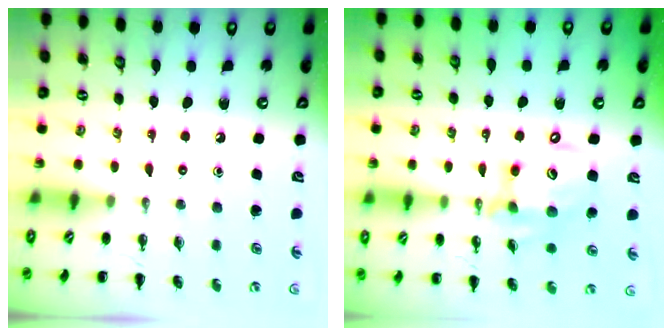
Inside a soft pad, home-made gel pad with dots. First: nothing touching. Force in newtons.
{"total": 12.8, "press": 12.4, "slide": 3.1}